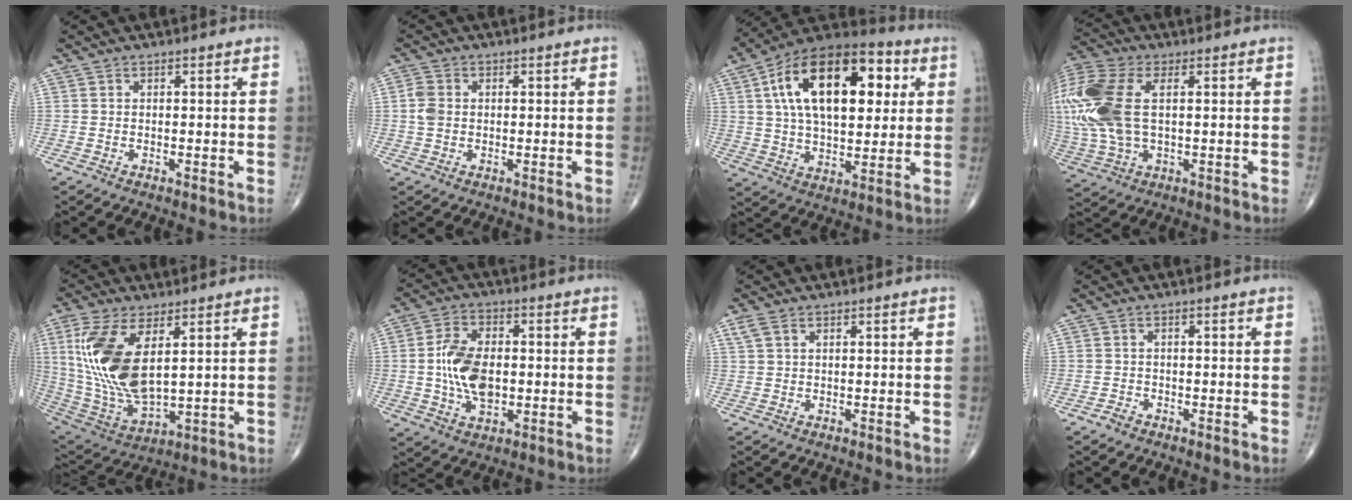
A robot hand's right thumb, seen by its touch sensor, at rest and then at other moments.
{"total": 3.0, "force": [0.1, 2.3, 1.9], "torque": [-0.044, 0.006, -0.003]}
{"total": 23.8, "force": [6.5, 12.5, 19.2], "torque": [-0.293, 0.013, 0.096]}
{"total": 19.9, "force": [3.2, 11.0, 16.3], "torque": [-0.424, 0.010, 0.060]}
{"total": 17.6, "force": [4.3, 8.1, 15.0], "torque": [-0.313, -0.023, 0.098]}
{"total": 11.0, "force": [-0.4, 6.6, 8.8], "torque": [-0.157, 0.006, -0.007]}
{"total": 1.8, "force": [1.0, 1.0, 1.2], "torque": [-0.034, 0.014, 0.027]}
{"total": 1.1, "force": [-0.9, 0.6, 0.2], "torque": [-0.006, 0.003, -0.020]}